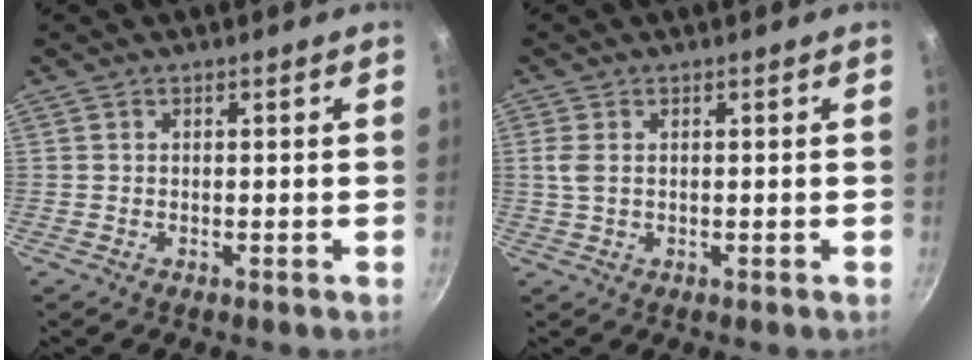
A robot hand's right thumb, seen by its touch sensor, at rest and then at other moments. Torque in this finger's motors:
{"motor_torque": [-0.18, 0.02, 0.50, -0.08, 0.00]}